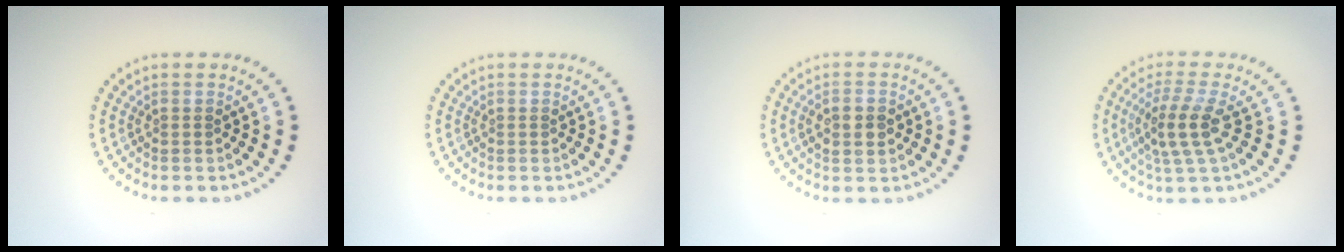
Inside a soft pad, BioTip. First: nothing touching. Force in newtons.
{"total": 0.0}
{"total": 2.1, "press": 2.1, "slide": 0.3}
{"total": 3.6, "press": 3.0, "slide": 1.9}